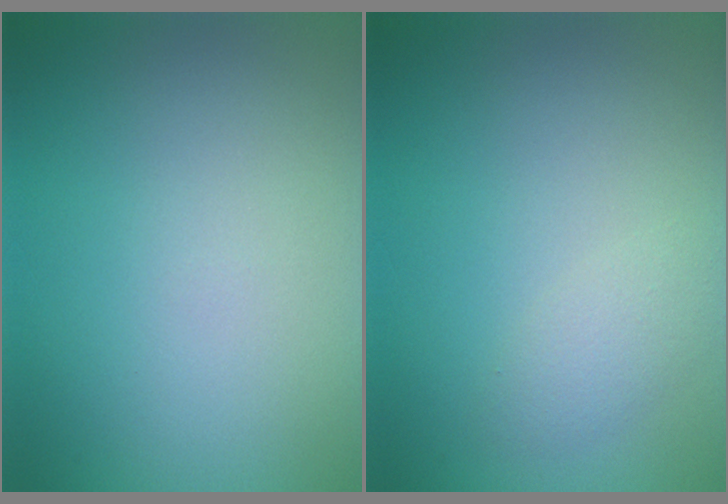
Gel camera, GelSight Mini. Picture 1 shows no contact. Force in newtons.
{"total": 1.7, "press": 1.7, "slide": 0.1}